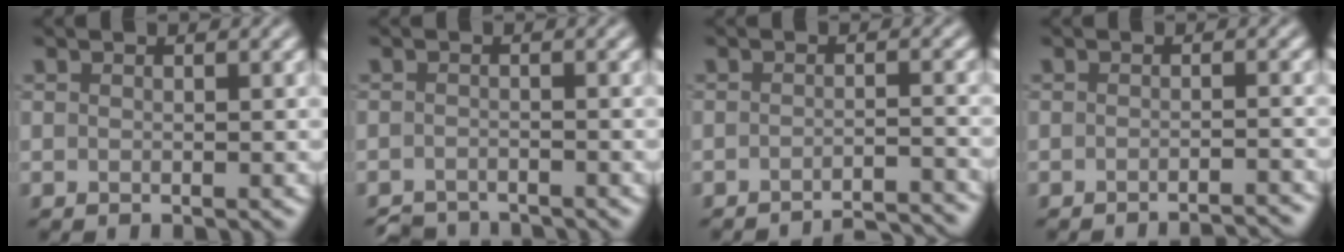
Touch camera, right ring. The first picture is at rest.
{"total": 2.9, "force": [-2.8, 0.6, 0.4], "torque": [-0.005, -0.004, -0.055]}
{"total": 5.2, "force": [-5.0, 0.3, 1.5], "torque": [-0.021, 0.008, -0.066]}
{"total": 3.1, "force": [-2.9, -0.1, 0.8], "torque": [-0.012, 0.017, -0.036]}